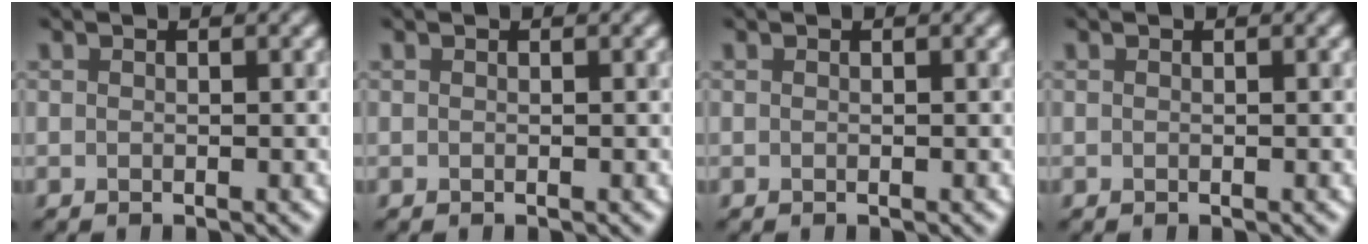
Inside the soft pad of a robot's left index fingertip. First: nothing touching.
{"total": 0.0}
{"total": 0.0}
{"total": 0.0}